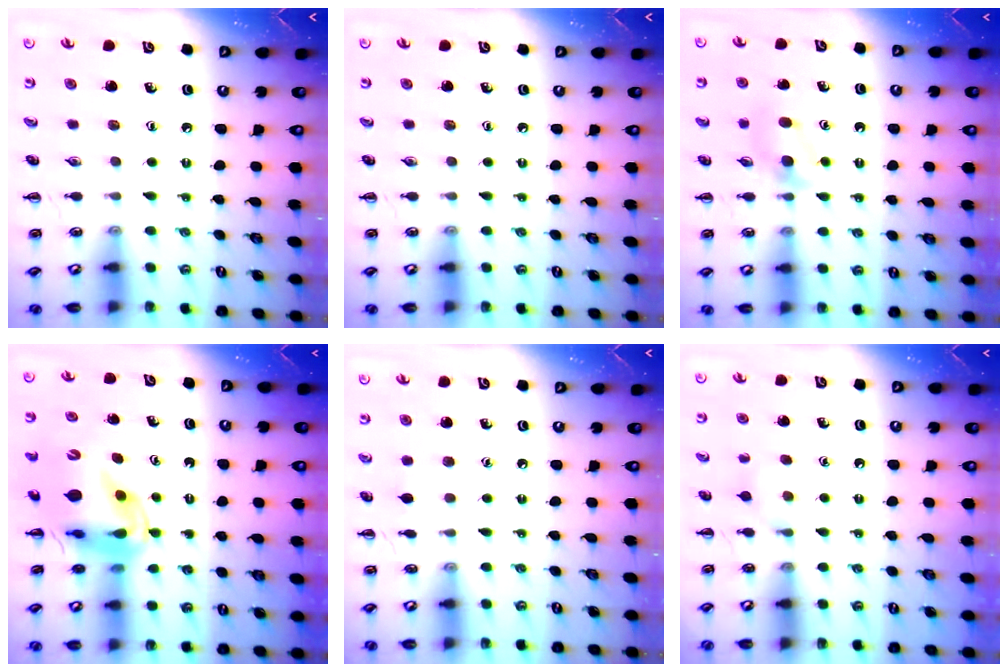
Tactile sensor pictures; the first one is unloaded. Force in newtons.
{"total": 0.0}
{"total": 3.2, "press": 3.0, "slide": 1.3}
{"total": 13.3, "press": 12.7, "slide": 4.0}
{"total": 3.7, "press": 3.5, "slide": 1.3}
{"total": 3.5, "press": 3.3, "slide": 1.4}